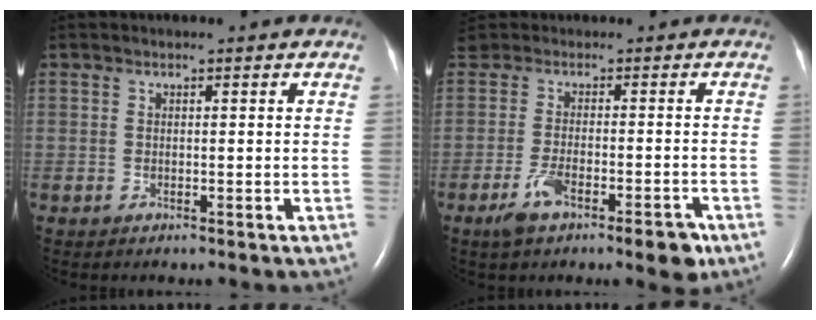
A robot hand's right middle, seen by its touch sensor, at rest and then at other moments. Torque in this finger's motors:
{"motor_torque": [0.52, -0.16, -0.01, 0.00]}